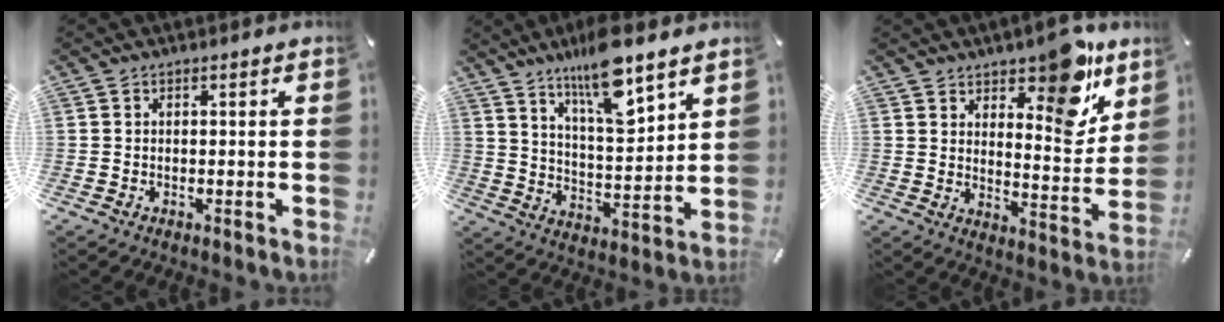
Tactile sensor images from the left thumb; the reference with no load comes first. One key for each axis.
{"total": 13.7, "fx": 10.5, "fy": 3.6, "fz": 8.1, "tx": -0.138, "ty": -0.062, "tz": 0.179}
{"total": 14.0, "fx": 9.9, "fy": 6.1, "fz": 7.7, "tx": -0.077, "ty": -0.086, "tz": 0.168}